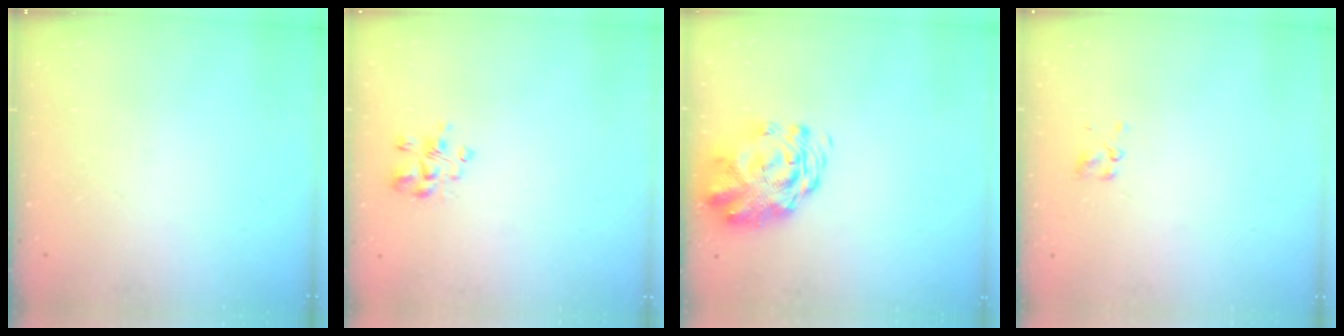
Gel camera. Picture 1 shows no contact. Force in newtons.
{"total": 3.5, "press": 3.5, "slide": 0.5}
{"total": 3.0, "press": 2.8, "slide": 1.2}
{"total": 1.7, "press": 1.5, "slide": 0.8}